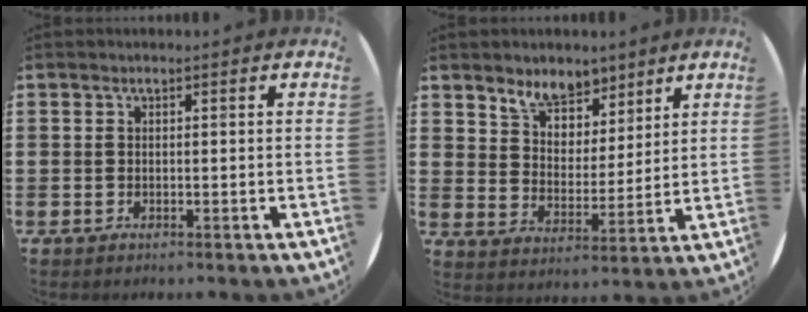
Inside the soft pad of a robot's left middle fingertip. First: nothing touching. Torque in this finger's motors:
{"motor_torque": [1.20, -0.93, 0.21, 0.06]}